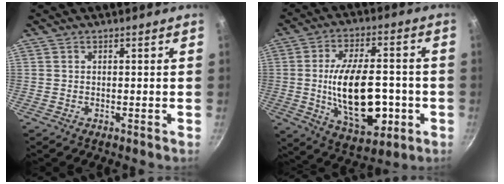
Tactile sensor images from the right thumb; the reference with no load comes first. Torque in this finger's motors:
{"motor_torque": [0.09, 2.14, 2.53, -0.24, 0.69]}